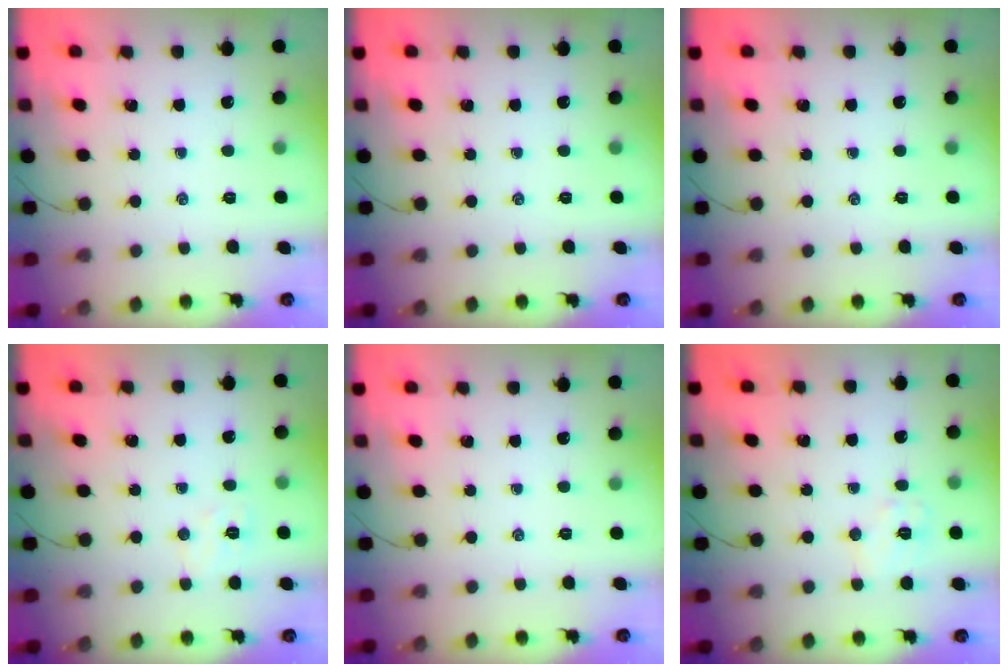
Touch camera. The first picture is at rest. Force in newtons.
{"total": 0.0}
{"total": 0.0}
{"total": 5.0, "press": 4.9, "slide": 1.0}
{"total": 0.0}
{"total": 6.9, "press": 6.8, "slide": 1.0}